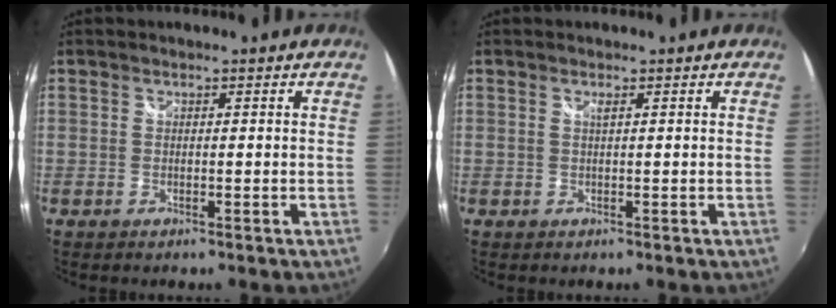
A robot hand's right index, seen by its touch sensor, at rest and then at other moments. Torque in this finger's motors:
{"motor_torque": [0.00, 0.02, 0.00, 0.02]}